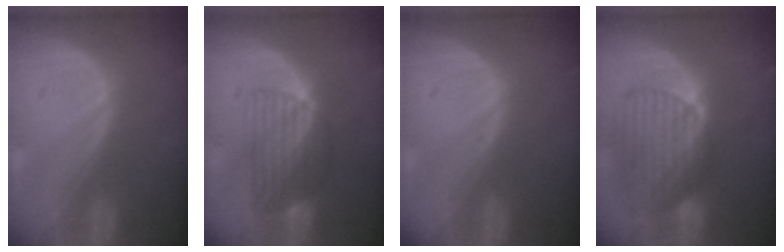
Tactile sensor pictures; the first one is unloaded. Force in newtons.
{"total": 6.5, "press": 5.9, "slide": 2.6}
{"total": 0.0}
{"total": 9.1, "press": 8.4, "slide": 3.5}